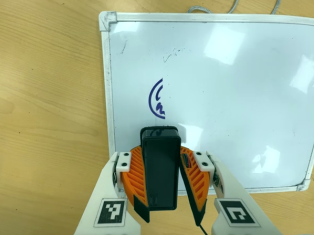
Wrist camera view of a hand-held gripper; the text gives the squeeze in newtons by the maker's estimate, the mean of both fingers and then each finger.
{"total": 9.0, "left": 9.2, "right": 8.8}